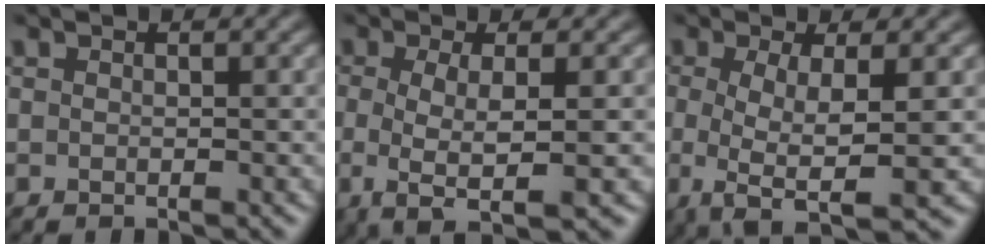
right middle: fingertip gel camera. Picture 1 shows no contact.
{"total": 4.9, "force": [-1.1, 1.3, 4.6], "torque": [-0.078, -0.009, -0.026]}
{"total": 6.2, "force": [-1.2, 1.7, 5.8], "torque": [-0.095, -0.013, -0.025]}